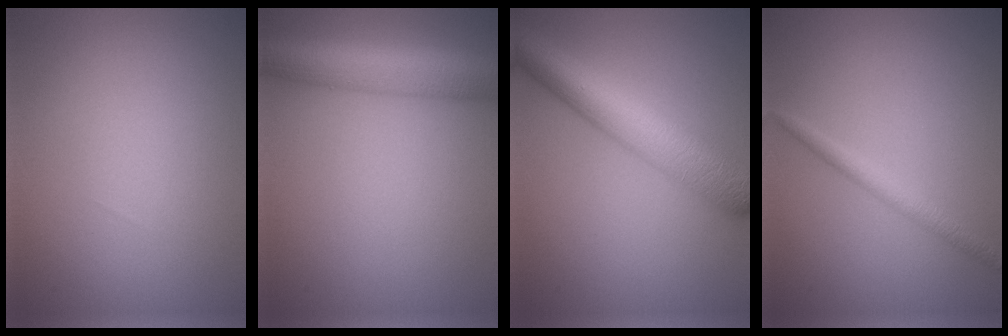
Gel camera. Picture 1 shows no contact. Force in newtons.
{"total": 7.4, "press": 7.4, "slide": 0.4}
{"total": 7.9, "press": 7.9, "slide": 0.3}
{"total": 1.7, "press": 1.7, "slide": 0.0}